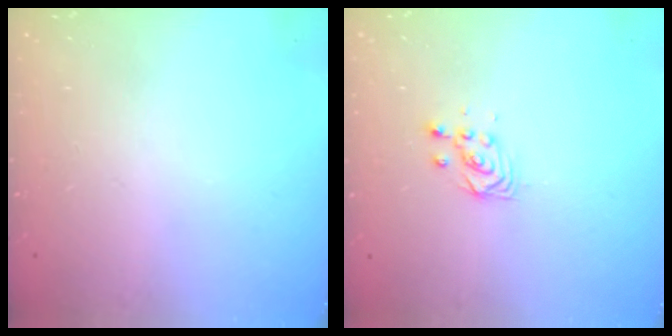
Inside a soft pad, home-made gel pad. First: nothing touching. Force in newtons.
{"total": 3.4, "press": 3.4, "slide": 0.2}